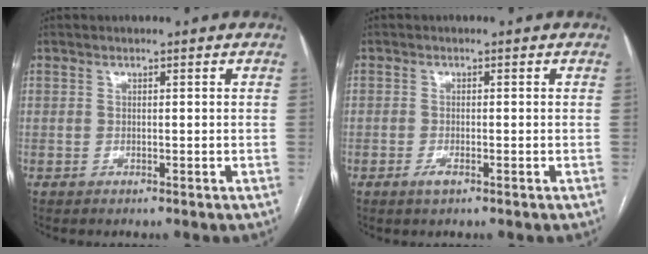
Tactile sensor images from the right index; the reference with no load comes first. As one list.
[{"total": 1.5, "force": [-0.9, 0.5, 1.1], "torque": [-0.018, -0.001, -0.011]}]